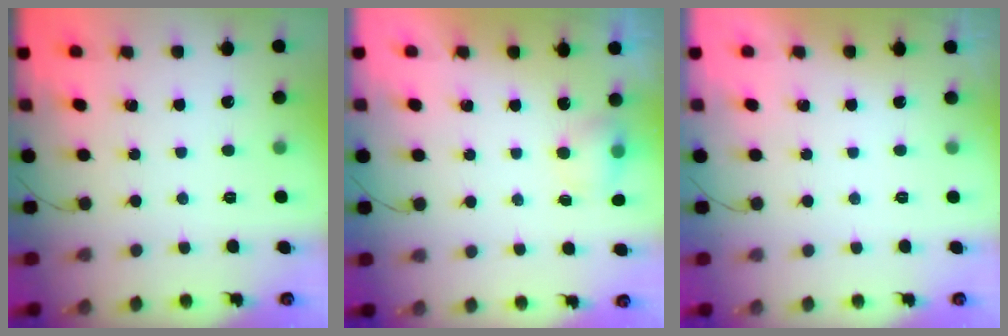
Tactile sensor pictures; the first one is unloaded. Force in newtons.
{"total": 4.8, "press": 4.6, "slide": 1.0}
{"total": 0.0}